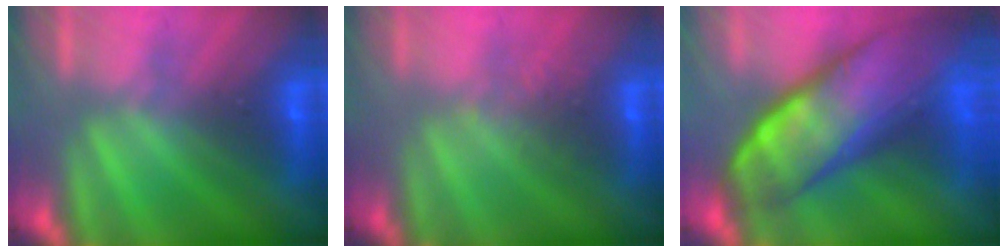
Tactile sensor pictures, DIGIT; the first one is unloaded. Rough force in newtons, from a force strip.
{"total": 2.7}
{"total": 7.7}